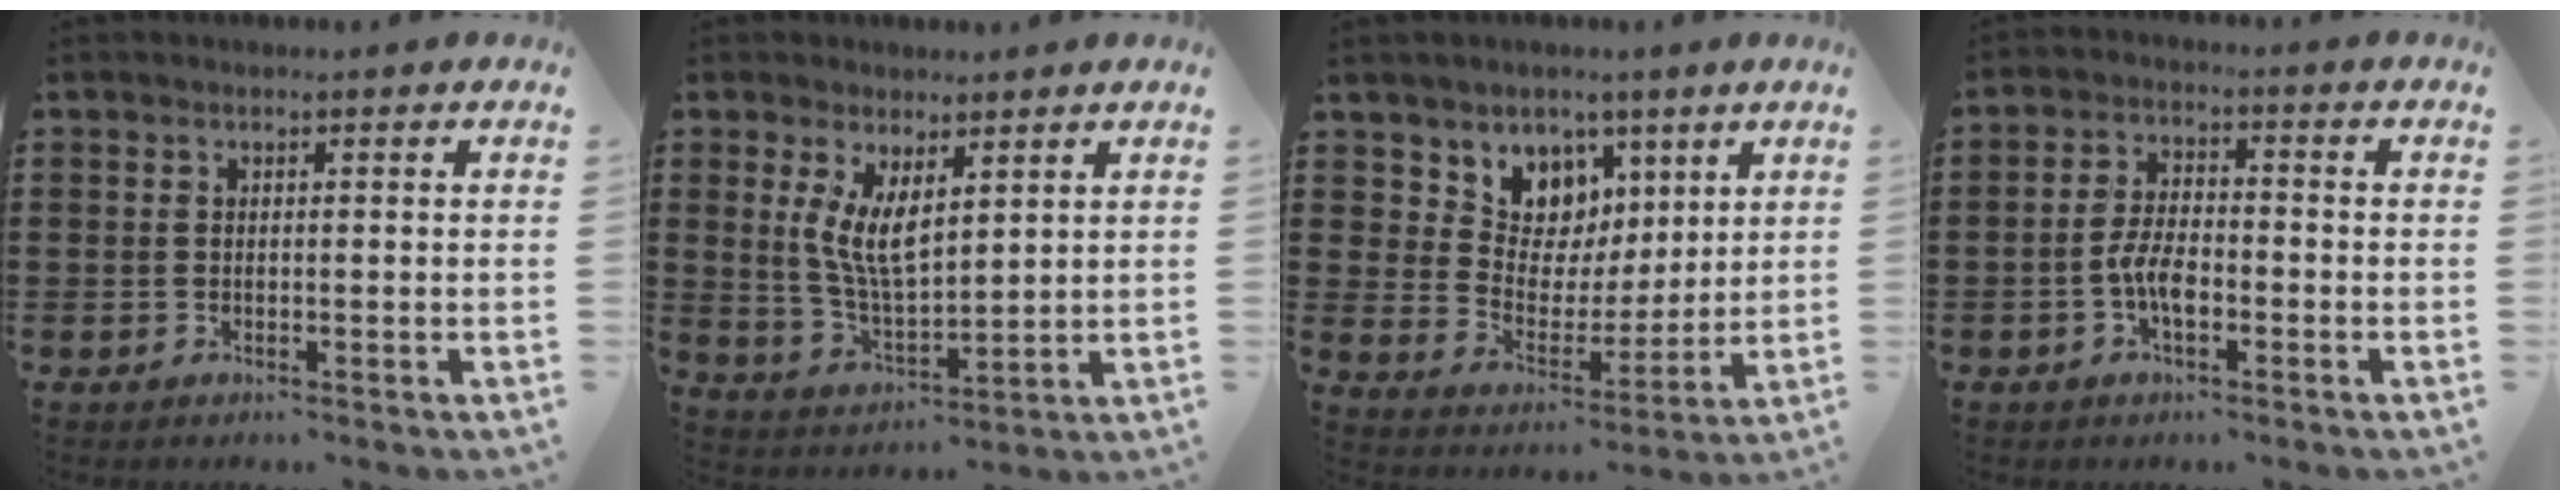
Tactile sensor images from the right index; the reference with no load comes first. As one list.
[{"total": 6.1, "force": [2.7, 2.4, 4.9], "torque": [-0.102, -0.003, 0.051]}, {"total": 7.0, "force": [4.7, 5.2, 0.0], "torque": [-0.046, -0.043, 0.086]}, {"total": 4.8, "force": [-1.8, 2.2, 3.9], "torque": [-0.095, -0.003, -0.040]}]